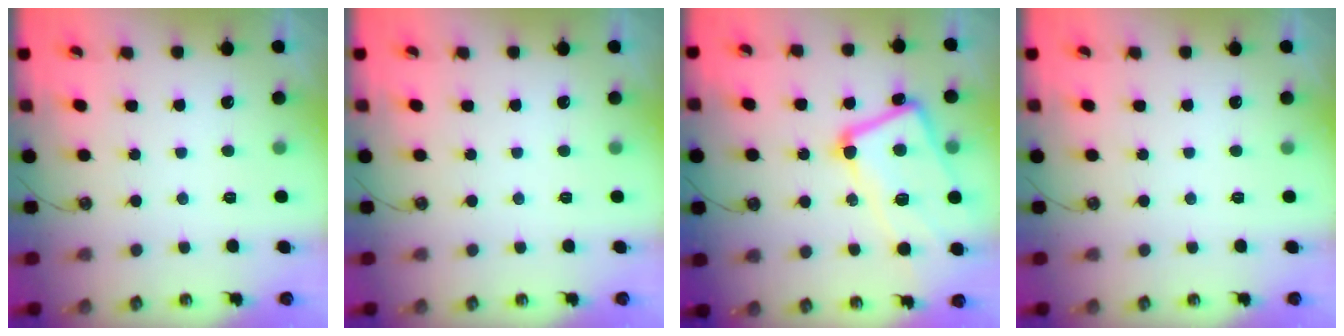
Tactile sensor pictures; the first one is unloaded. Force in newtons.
{"total": 0.0}
{"total": 12.9, "press": 12.7, "slide": 2.1}
{"total": 0.0}